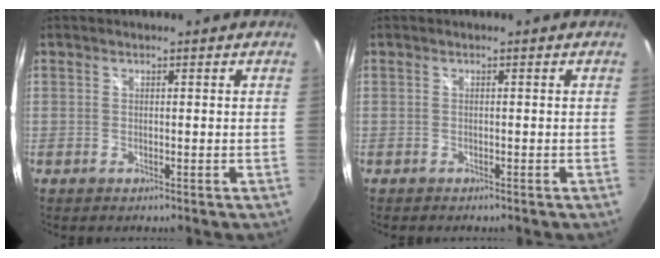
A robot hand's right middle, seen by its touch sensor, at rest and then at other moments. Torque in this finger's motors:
{"motor_torque": [-0.48, 0.06, 0.06, -0.01]}